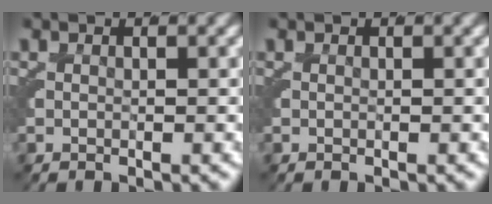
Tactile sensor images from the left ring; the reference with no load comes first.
{"total": 0.0}